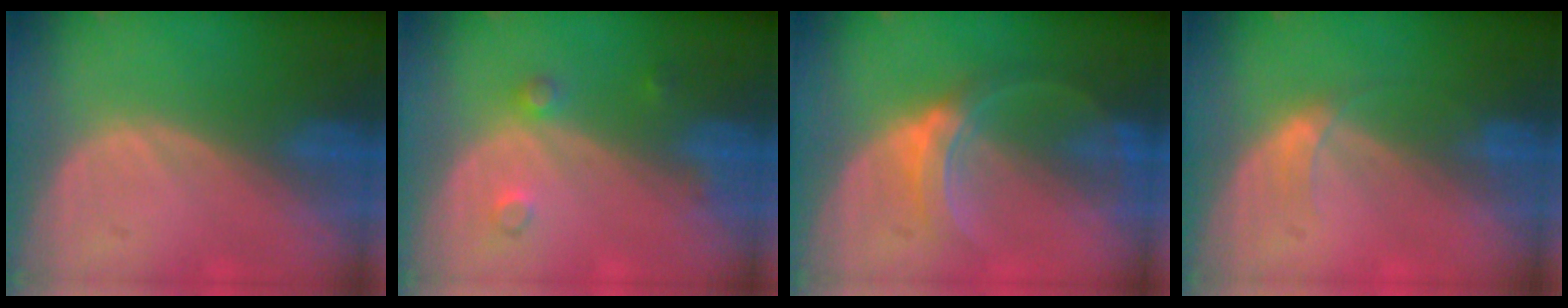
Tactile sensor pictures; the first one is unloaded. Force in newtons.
{"total": 2.3, "press": 2.3, "slide": 0.2}
{"total": 5.5, "press": 5.5, "slide": 0.3}
{"total": 1.7, "press": 1.7, "slide": 0.2}